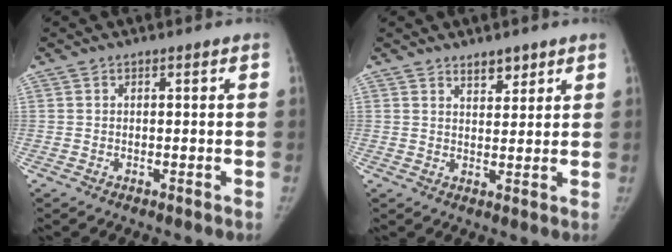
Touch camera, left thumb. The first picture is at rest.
{"total": 3.5, "force": [2.7, 1.6, 1.5], "torque": [-0.003, -0.018, 0.043]}